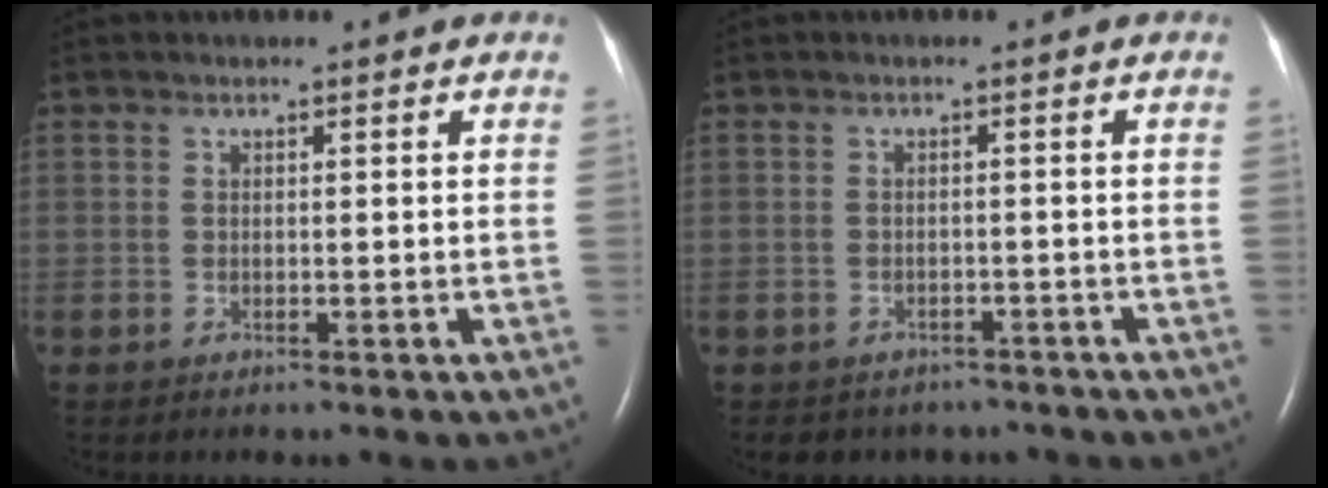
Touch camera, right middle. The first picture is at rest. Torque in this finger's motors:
{"motor_torque": [0.41, -0.40, 0.02, 0.02]}